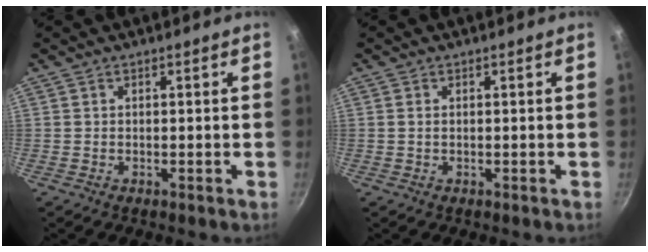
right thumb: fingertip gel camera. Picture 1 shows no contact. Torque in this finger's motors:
{"motor_torque": [-0.42, 0.10, -0.28, 0.23, -0.02]}